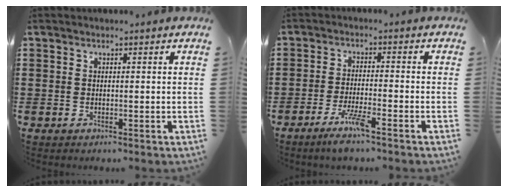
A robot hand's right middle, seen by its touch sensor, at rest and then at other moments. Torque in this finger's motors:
{"motor_torque": [1.17, -0.87, 0.11, 0.12]}